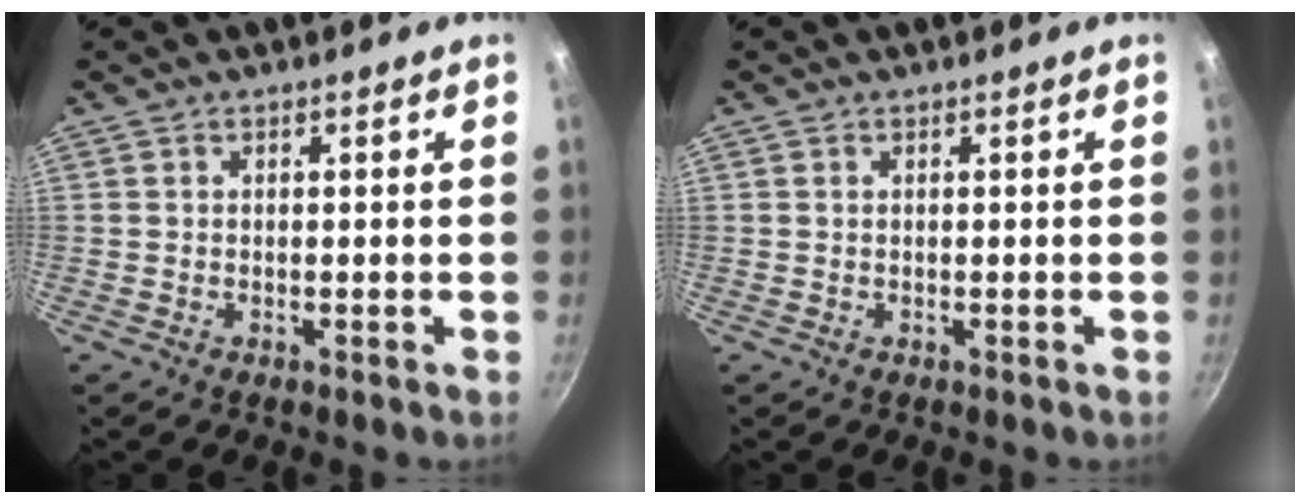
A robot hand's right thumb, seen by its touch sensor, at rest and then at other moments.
{"total": 0.0}